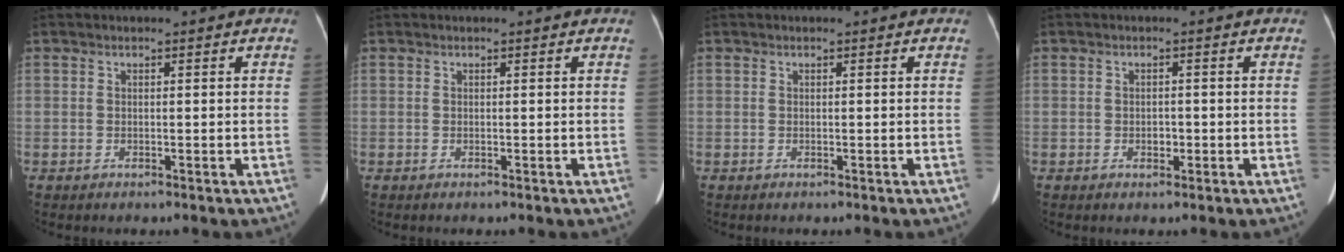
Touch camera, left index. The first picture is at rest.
{"total": 0.0}
{"total": 0.0}
{"total": 1.3, "force": [-0.5, 0.9, 0.8], "torque": [-0.013, 0.000, -0.004]}